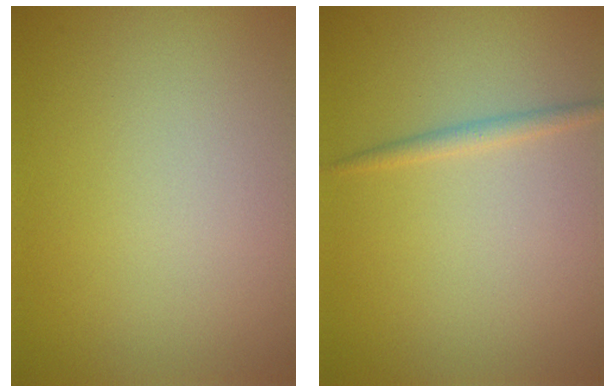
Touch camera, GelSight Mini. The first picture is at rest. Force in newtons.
{"total": 1.1, "press": 1.1, "slide": 0.1}